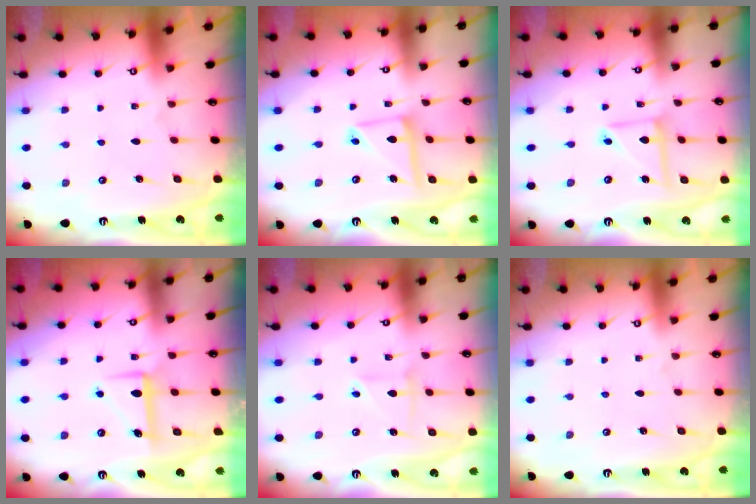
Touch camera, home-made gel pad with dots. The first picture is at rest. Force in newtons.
{"total": 10.8, "press": 10.8, "slide": 1.1}
{"total": 7.9, "press": 7.9, "slide": 0.6}
{"total": 6.8, "press": 6.8, "slide": 0.2}
{"total": 2.8, "press": 2.7, "slide": 0.6}
{"total": 0.0}